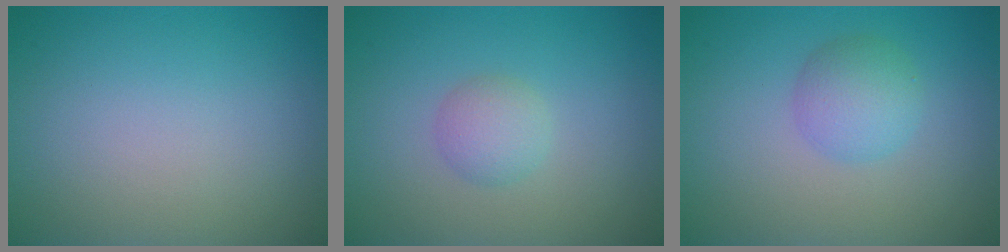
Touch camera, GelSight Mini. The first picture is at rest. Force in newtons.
{"total": 1.9, "press": 1.9, "slide": 0.1}
{"total": 2.8, "press": 2.8, "slide": 0.1}